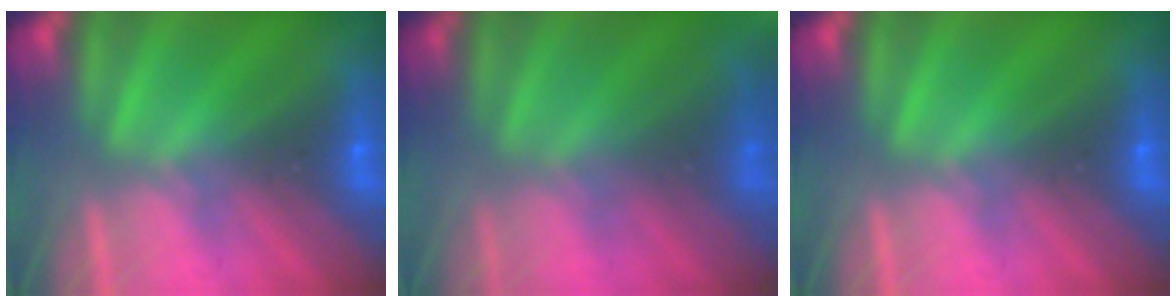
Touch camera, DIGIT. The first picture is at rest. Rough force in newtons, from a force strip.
{"total": 10.1}
{"total": 0.0}